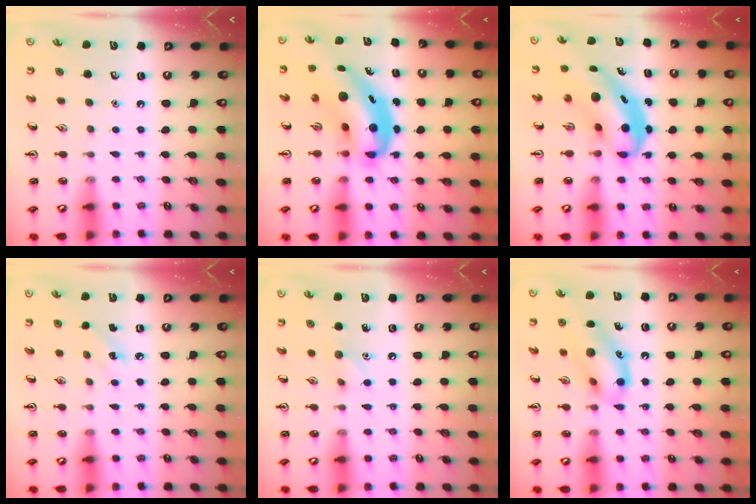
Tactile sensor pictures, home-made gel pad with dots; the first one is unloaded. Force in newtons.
{"total": 10.3, "press": 9.8, "slide": 3.2}
{"total": 6.9, "press": 6.7, "slide": 1.4}
{"total": 4.2, "press": 4.0, "slide": 1.4}
{"total": 5.8, "press": 5.4, "slide": 1.9}
{"total": 13.3, "press": 13.2, "slide": 1.7}